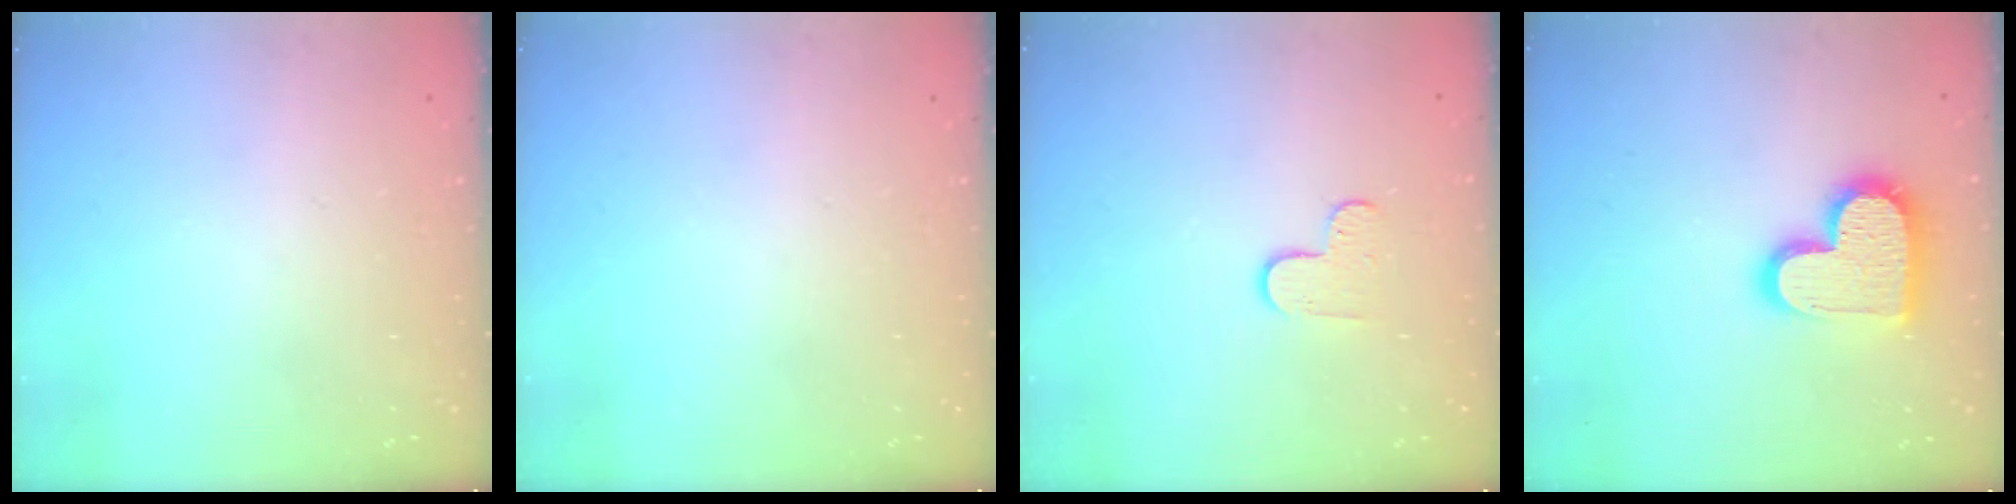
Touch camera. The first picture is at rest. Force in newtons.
{"total": 0.0}
{"total": 5.8, "press": 5.8, "slide": 0.6}
{"total": 16.0, "press": 16.0, "slide": 1.1}